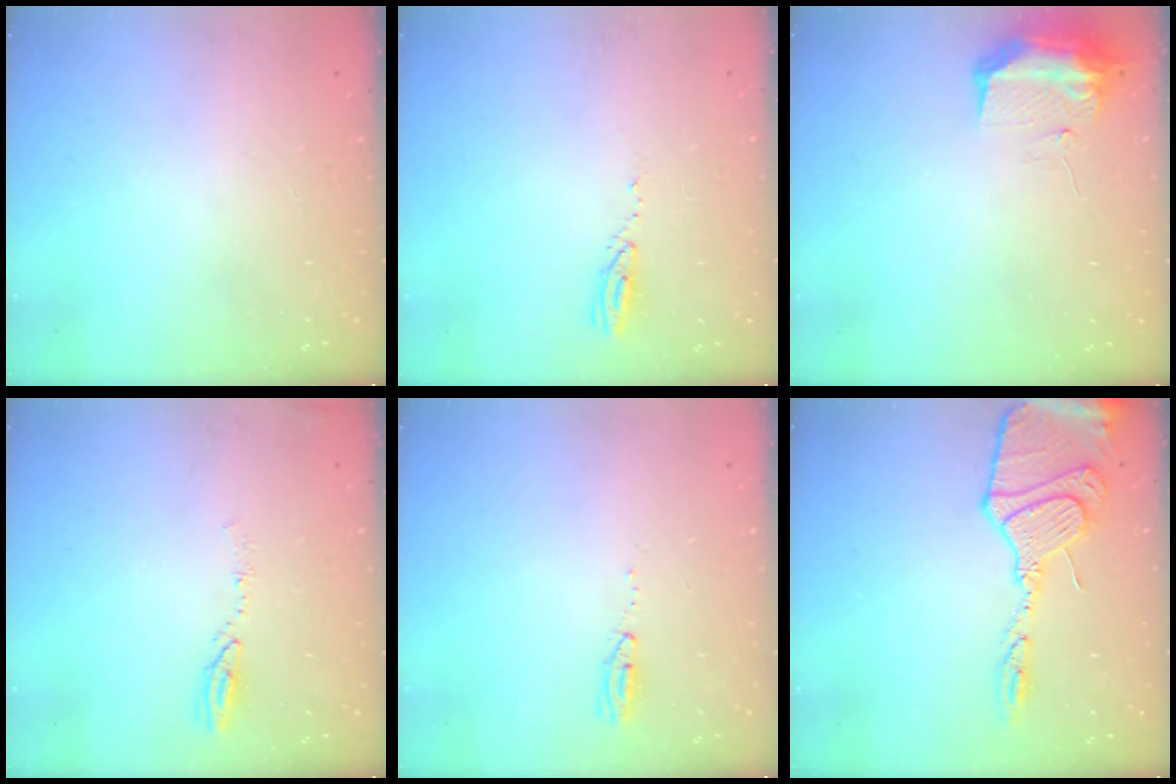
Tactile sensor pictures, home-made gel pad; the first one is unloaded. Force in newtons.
{"total": 3.4, "press": 3.4, "slide": 0.3}
{"total": 9.6, "press": 9.6, "slide": 0.3}
{"total": 5.3, "press": 5.3, "slide": 0.3}
{"total": 3.5, "press": 3.1, "slide": 1.6}
{"total": 16.8, "press": 16.7, "slide": 1.5}